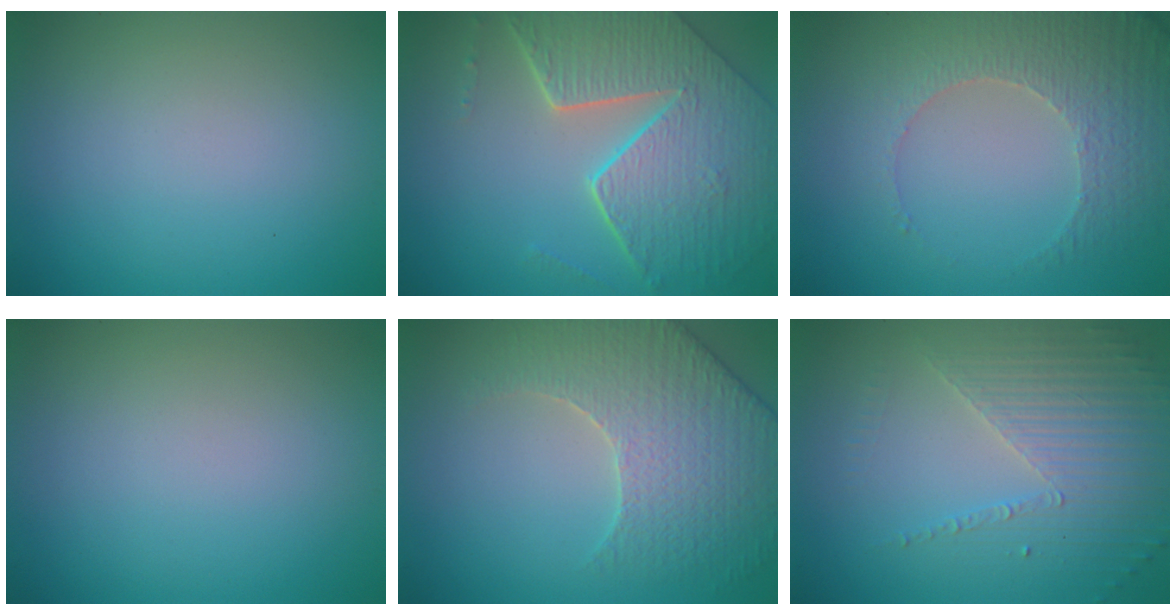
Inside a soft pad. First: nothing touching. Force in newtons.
{"total": 8.1, "press": 5.9, "slide": 5.5}
{"total": 4.7, "press": 3.6, "slide": 3.0}
{"total": 0.0}
{"total": 4.9, "press": 4.8, "slide": 1.3}
{"total": 3.6, "press": 3.3, "slide": 1.5}